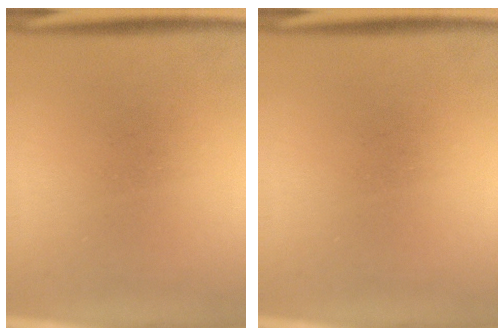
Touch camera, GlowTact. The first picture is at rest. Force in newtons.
{"total": 0.0}